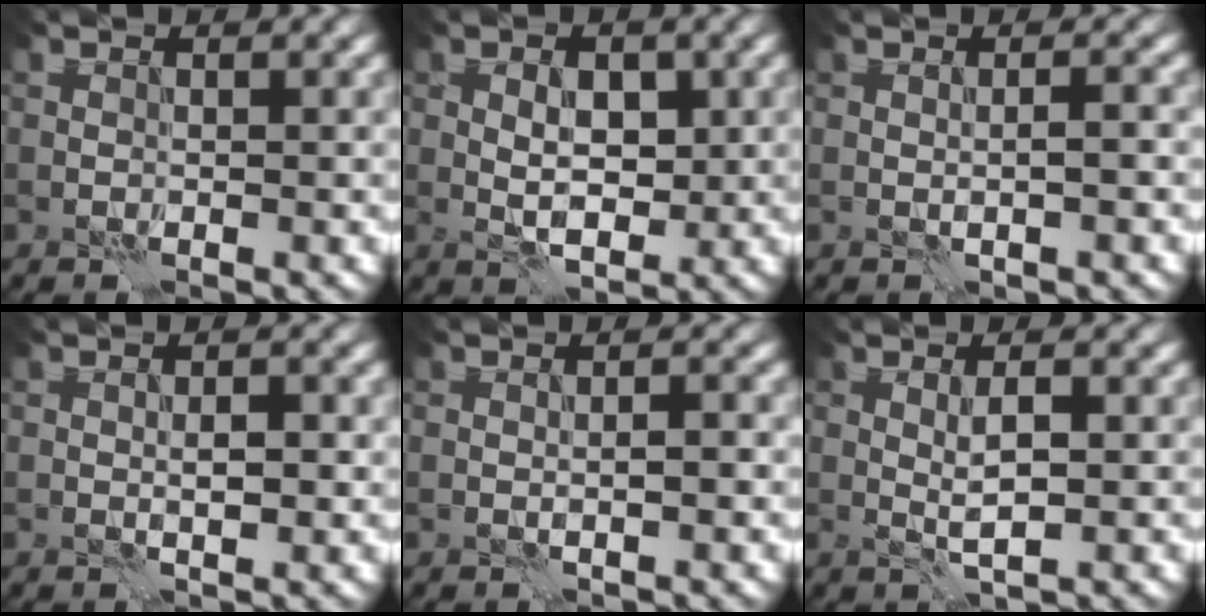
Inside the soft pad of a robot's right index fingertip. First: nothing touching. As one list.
[{"total": 3.5, "force": [-0.1, 1.8, 3.0], "torque": [-0.042, -0.002, -0.004]}, {"total": 1.3, "force": [-0.4, 0.0, 1.3], "torque": [-0.022, -0.001, -0.007]}, {"total": 1.9, "force": [-0.2, 0.6, 1.8], "torque": [-0.031, -0.003, -0.003]}, {"total": 1.5, "force": [-0.4, 0.3, 1.4], "torque": [-0.023, -0.002, -0.005]}, {"total": 2.0, "force": [0.0, 0.3, 2.0], "torque": [-0.039, -0.002, 0.001]}]